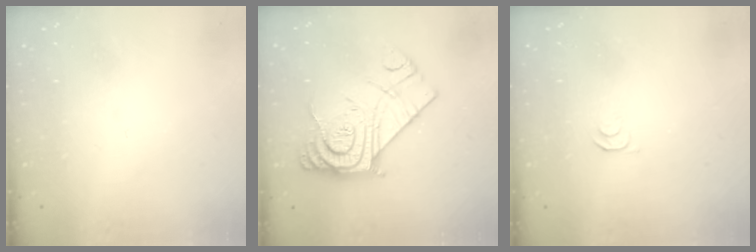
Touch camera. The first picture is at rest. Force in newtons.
{"total": 17.2, "press": 17.1, "slide": 1.3}
{"total": 3.9, "press": 3.8, "slide": 0.5}